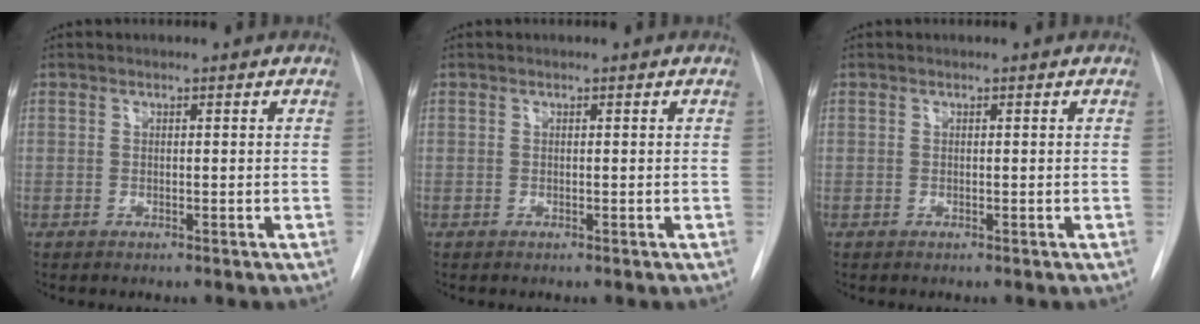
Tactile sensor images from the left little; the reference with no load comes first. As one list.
[{"total": 0.0}, {"total": 0.0}]